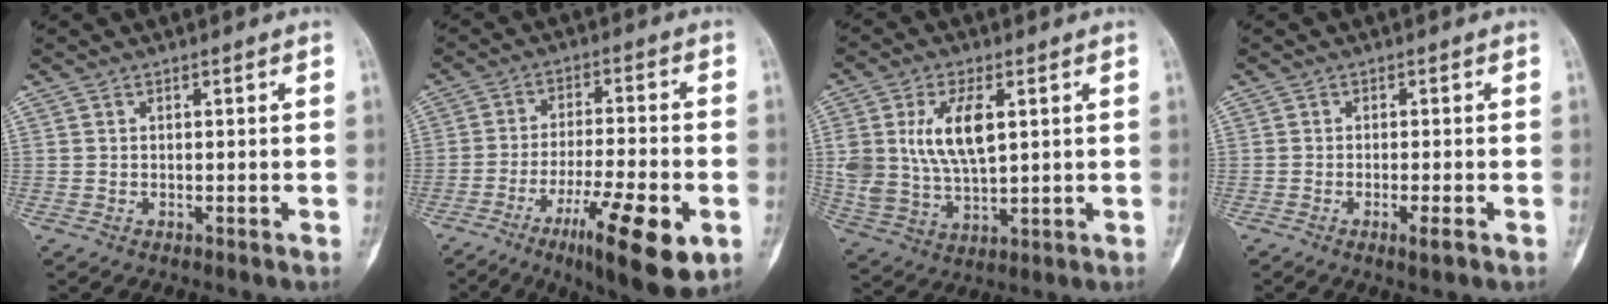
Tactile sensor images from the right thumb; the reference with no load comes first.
{"total": 16.1, "force": [-6.9, 3.6, 14.1], "torque": [-0.229, 0.010, -0.104]}
{"total": 12.0, "force": [3.1, 6.1, 9.9], "torque": [-0.192, -0.011, 0.067]}
{"total": 2.5, "force": [-1.2, 0.3, 2.2], "torque": [-0.037, -0.004, -0.022]}